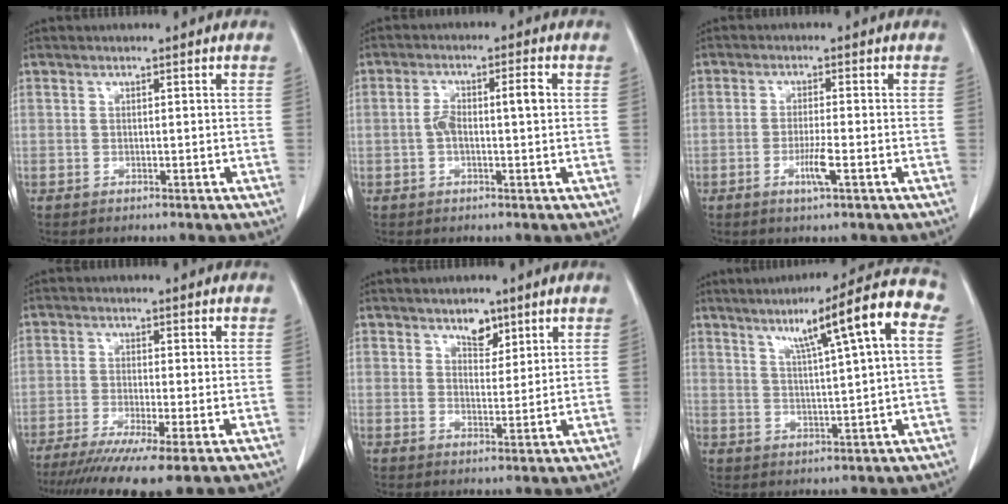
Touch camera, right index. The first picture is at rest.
{"total": 5.2, "force": [0.1, 1.4, 5.0], "torque": [-0.104, 0.024, 0.004]}
{"total": 3.7, "force": [-1.5, 0.0, 3.4], "torque": [-0.069, -0.006, -0.026]}
{"total": 11.0, "force": [-7.8, 0.3, 7.8], "torque": [-0.121, -0.026, -0.122]}
{"total": 3.6, "force": [2.5, 2.0, 1.7], "torque": [-0.023, -0.003, 0.042]}
{"total": 13.1, "force": [4.7, 0.1, 12.3], "torque": [-0.180, 0.024, 0.063]}